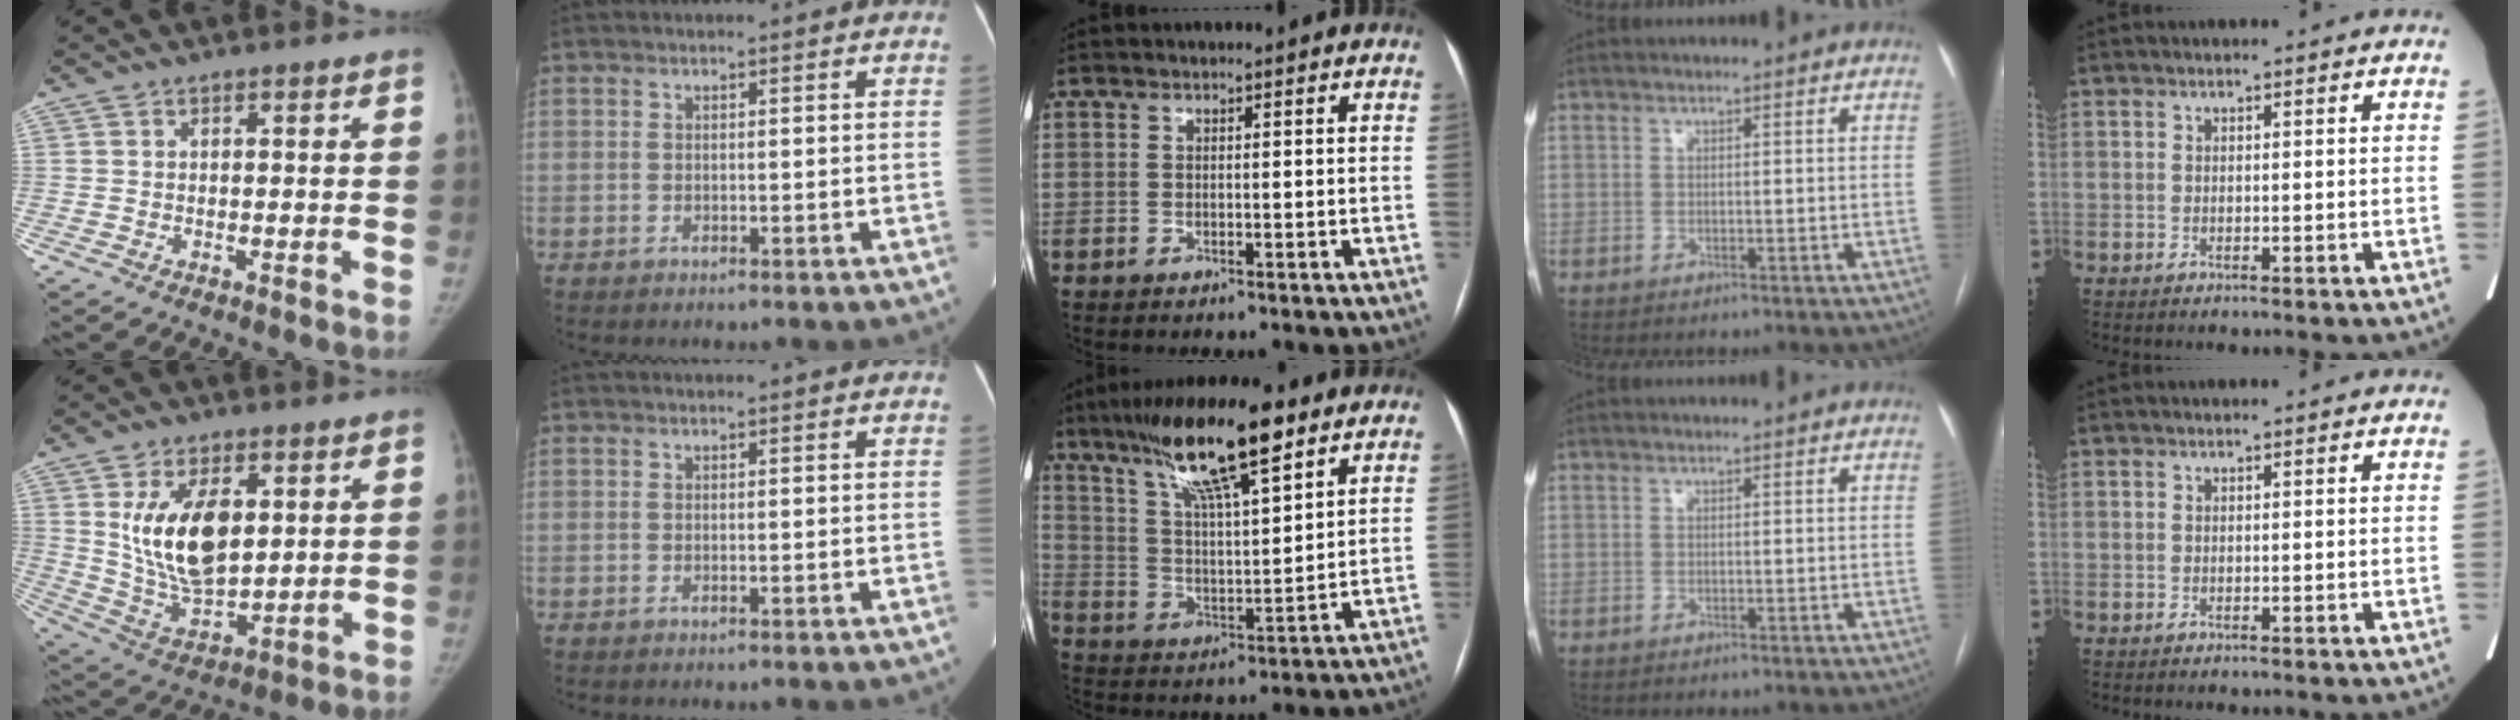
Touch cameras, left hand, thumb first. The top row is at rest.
{"thumb": {"total": 15.9, "force": [4.0, 8.9, 12.6], "torque": [-0.200, -0.024, 0.088]}, "middle": {"total": 16.5, "force": [10.7, 2.4, 12.2], "torque": [-0.218, 0.019, 0.187]}}